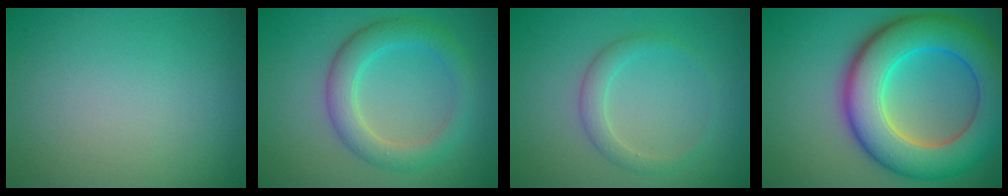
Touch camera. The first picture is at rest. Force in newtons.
{"total": 4.0, "press": 3.9, "slide": 0.4}
{"total": 1.9, "press": 1.9, "slide": 0.1}
{"total": 10.4, "press": 10.4, "slide": 0.3}